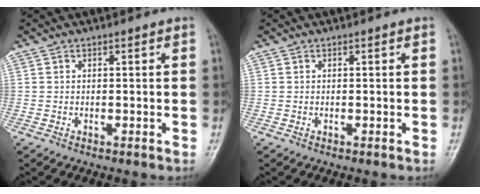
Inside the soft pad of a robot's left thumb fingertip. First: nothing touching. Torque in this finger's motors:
{"motor_torque": [0.00, 0.00, -0.01, -0.01, 0.00]}